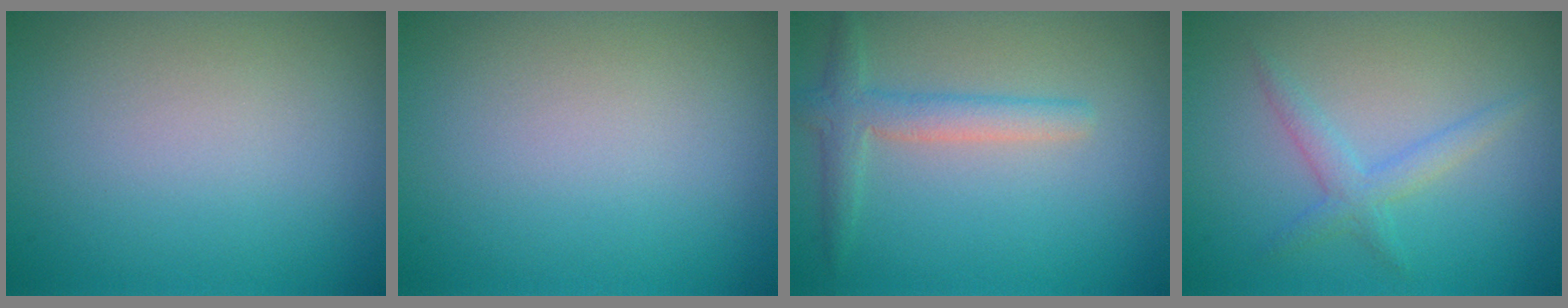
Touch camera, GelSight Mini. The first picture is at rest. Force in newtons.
{"total": 0.0}
{"total": 2.8, "press": 2.8, "slide": 0.1}
{"total": 2.0, "press": 2.0, "slide": 0.2}